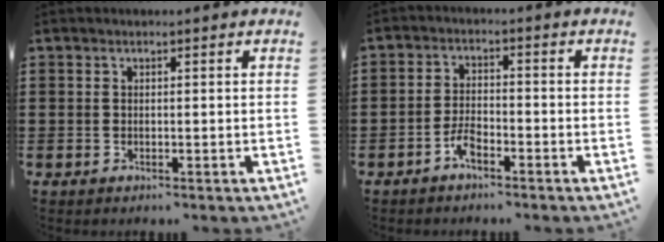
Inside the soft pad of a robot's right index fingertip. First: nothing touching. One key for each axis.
{"total": 3.4, "fx": -2.4, "fy": 1.2, "fz": 2.1, "tx": -0.053, "ty": 0.003, "tz": -0.050}